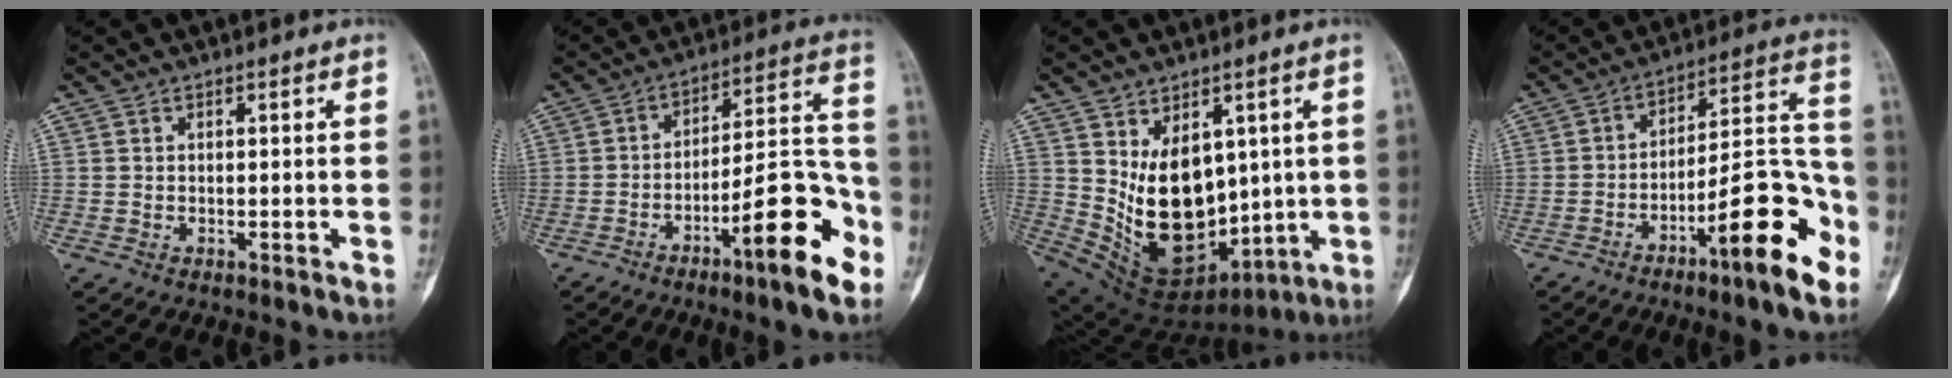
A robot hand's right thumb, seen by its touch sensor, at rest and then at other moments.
{"total": 17.4, "force": [-8.5, 3.7, 14.8], "torque": [-0.212, 0.065, -0.128]}
{"total": 16.3, "force": [2.3, 10.7, 12.1], "torque": [-0.159, -0.032, 0.076]}
{"total": 17.7, "force": [-8.8, 3.7, 14.9], "torque": [-0.214, 0.069, -0.135]}